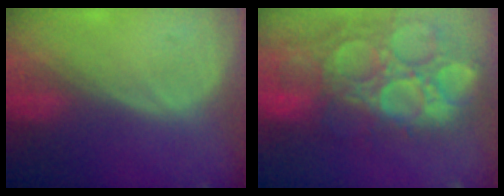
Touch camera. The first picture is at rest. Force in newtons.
{"total": 15.7, "press": 12.9, "slide": 8.9}